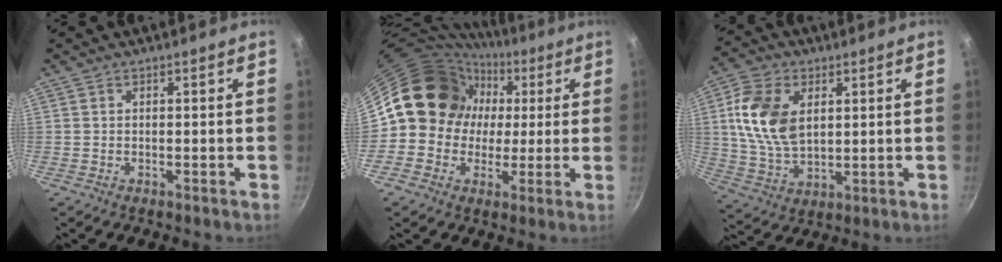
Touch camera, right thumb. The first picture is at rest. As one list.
[{"total": 13.9, "force": [2.2, 12.7, 5.1], "torque": [-0.039, 0.013, 0.025]}, {"total": 13.8, "force": [3.3, 8.8, 10.1], "torque": [-0.183, -0.012, 0.067]}]